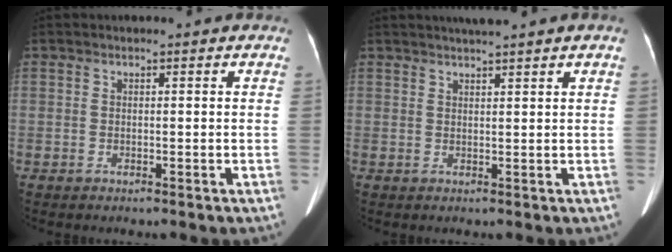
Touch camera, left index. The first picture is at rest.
{"total": 3.7, "force": [3.0, -0.6, 2.1], "torque": [-0.030, 0.018, 0.047]}